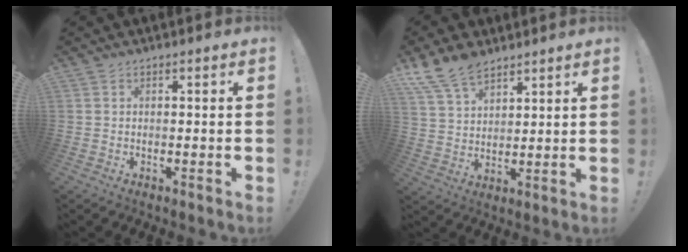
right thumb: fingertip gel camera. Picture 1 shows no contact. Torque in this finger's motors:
{"motor_torque": [0.05, 0.06, 0.14, 0.12, 0.02]}